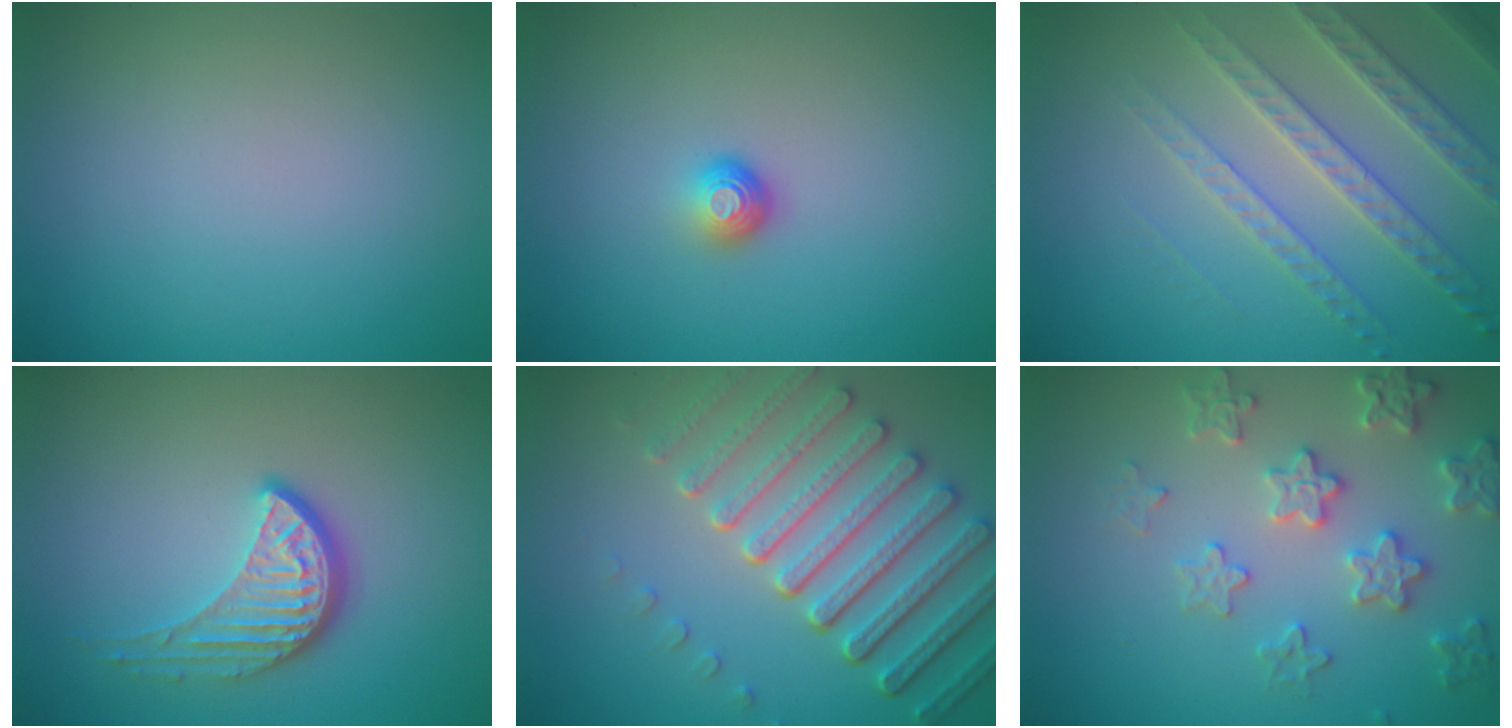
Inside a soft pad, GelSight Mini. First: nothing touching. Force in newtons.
{"total": 1.4, "press": 1.1, "slide": 1.0}
{"total": 4.0, "press": 4.0, "slide": 0.6}
{"total": 4.1, "press": 3.0, "slide": 2.8}
{"total": 7.6, "press": 5.7, "slide": 5.0}
{"total": 3.8, "press": 3.7, "slide": 0.7}